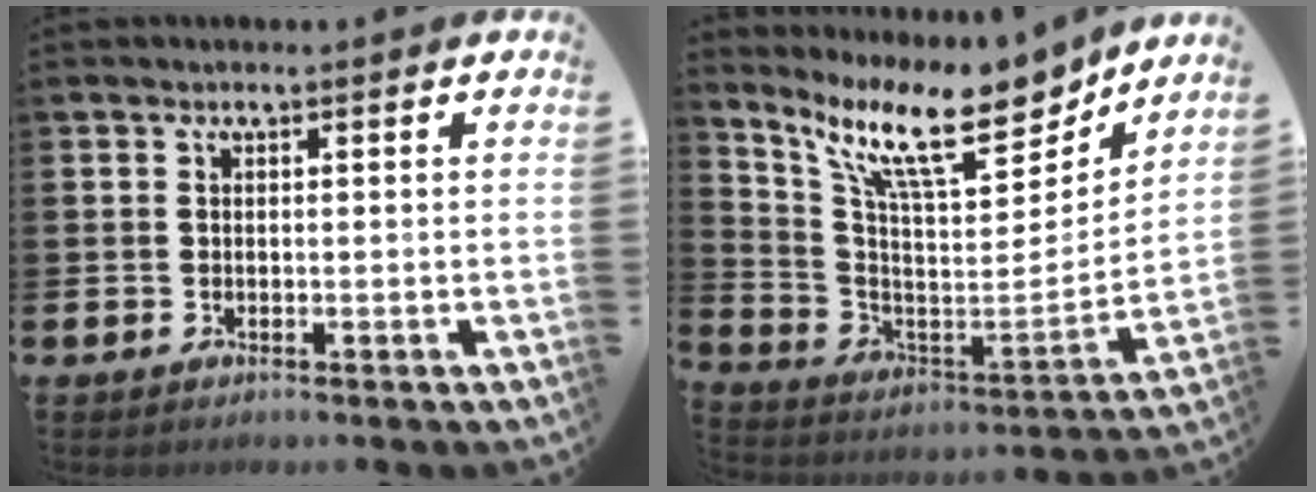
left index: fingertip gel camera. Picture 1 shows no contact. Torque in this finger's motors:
{"motor_torque": [1.17, -0.97, 0.26, 0.21]}